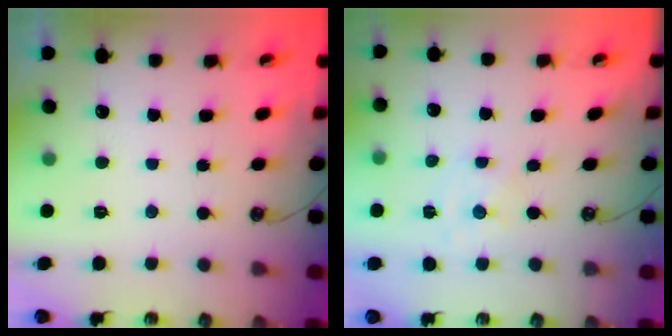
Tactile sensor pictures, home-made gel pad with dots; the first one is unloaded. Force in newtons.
{"total": 0.0}